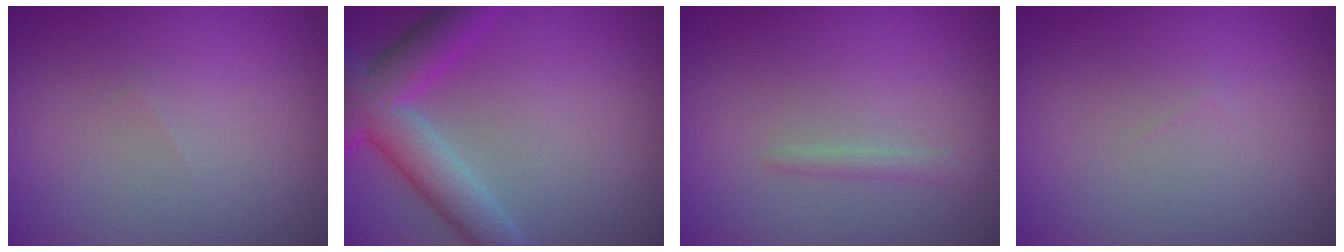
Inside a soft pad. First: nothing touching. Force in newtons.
{"total": 5.9, "press": 5.9, "slide": 0.4}
{"total": 0.9, "press": 0.9, "slide": 0.1}
{"total": 0.0}